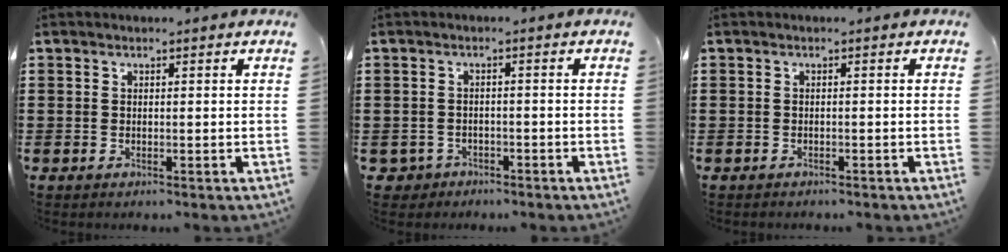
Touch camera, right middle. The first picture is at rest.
{"total": 2.2, "force": [-1.9, 1.1, -0.1], "torque": [-0.008, -0.001, -0.043]}
{"total": 0.6, "force": [-0.6, 0.1, -0.1], "torque": [-0.001, -0.001, -0.013]}